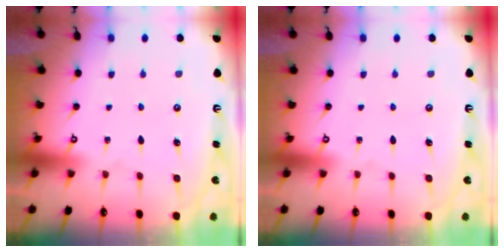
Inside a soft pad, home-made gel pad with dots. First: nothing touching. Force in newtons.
{"total": 0.0}